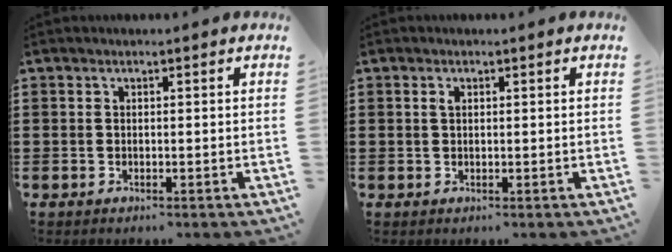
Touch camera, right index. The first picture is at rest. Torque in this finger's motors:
{"motor_torque": [0.07, -0.07, 0.07, 0.02]}